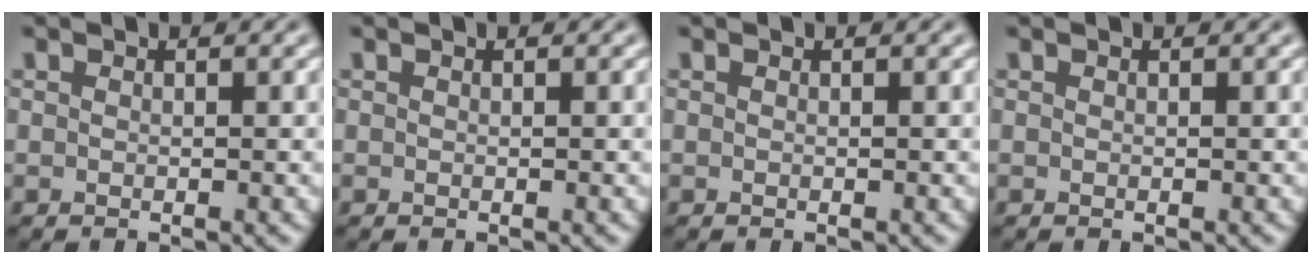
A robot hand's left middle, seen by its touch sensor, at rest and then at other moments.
{"total": 0.0}
{"total": 0.0}
{"total": 0.0}